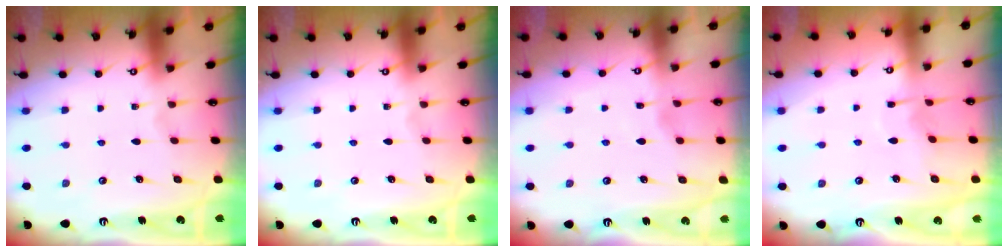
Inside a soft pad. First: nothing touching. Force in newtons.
{"total": 0.0}
{"total": 2.9, "press": 2.9, "slide": 0.4}
{"total": 4.5, "press": 4.4, "slide": 0.6}